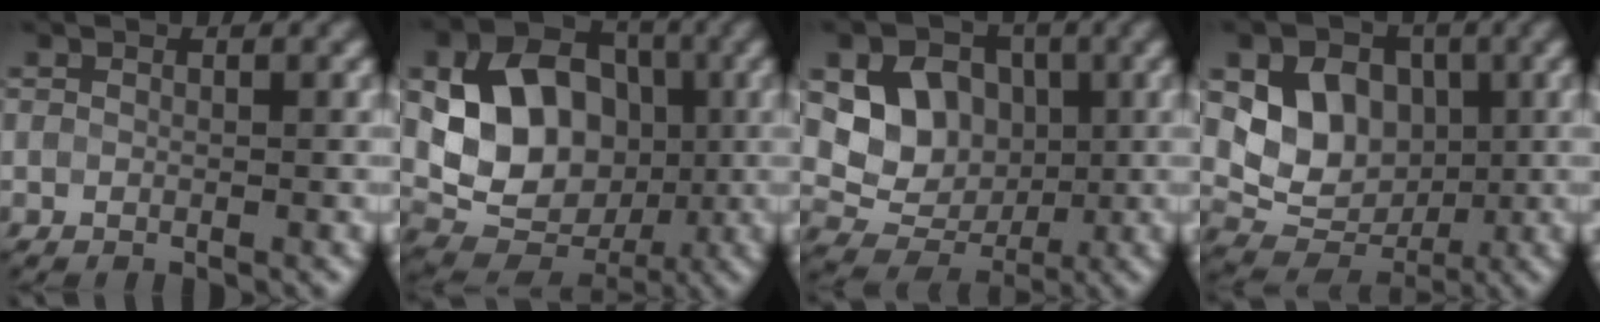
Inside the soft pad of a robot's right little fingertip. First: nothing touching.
{"total": 10.1, "force": [0.5, 7.9, 6.3], "torque": [-0.112, -0.003, 0.006]}
{"total": 6.7, "force": [1.3, 5.7, 3.3], "torque": [-0.048, 0.003, 0.013]}
{"total": 6.5, "force": [1.3, 5.4, 3.4], "torque": [-0.051, -0.003, 0.015]}